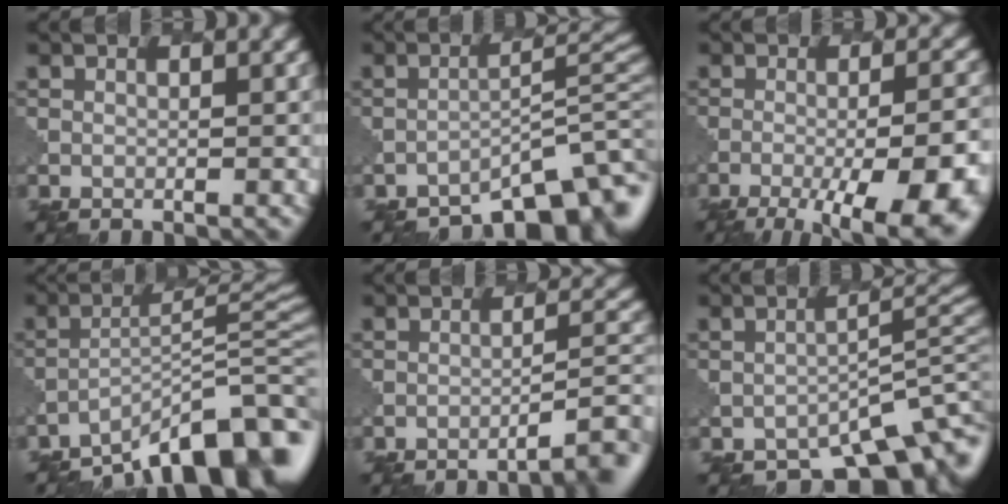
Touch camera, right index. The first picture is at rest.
{"total": 7.5, "force": [-6.0, 1.9, 4.0], "torque": [-0.043, 0.005, -0.097]}
{"total": 13.5, "force": [-7.6, 5.0, 10.0], "torque": [-0.113, -0.017, -0.096]}
{"total": 10.8, "force": [-8.1, 2.4, 6.7], "torque": [-0.093, 0.012, -0.141]}
{"total": 4.9, "force": [-3.5, 1.0, 3.2], "torque": [-0.033, 0.017, -0.052]}
{"total": 7.9, "force": [-6.2, 2.9, 3.9], "torque": [-0.036, -0.008, -0.095]}